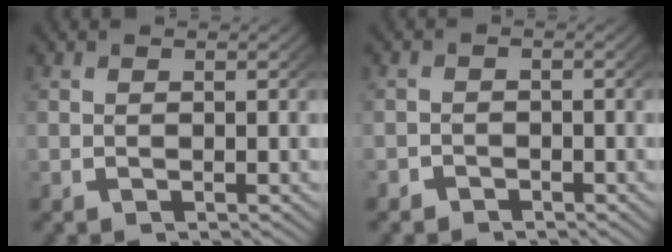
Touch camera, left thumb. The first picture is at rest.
{"total": 1.7, "force": [-1.4, 1.0, -0.1], "torque": [0.008, -0.010, -0.024]}